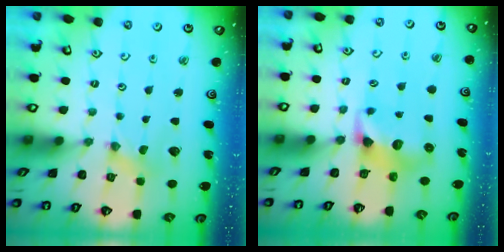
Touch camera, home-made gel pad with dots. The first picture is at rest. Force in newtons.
{"total": 6.9, "press": 6.9, "slide": 0.7}